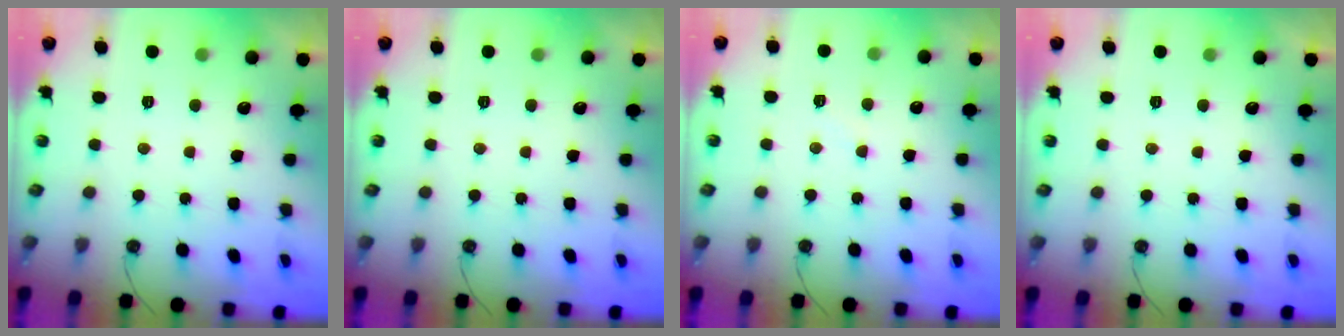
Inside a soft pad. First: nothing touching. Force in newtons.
{"total": 0.0}
{"total": 5.1, "press": 5.1, "slide": 0.7}
{"total": 0.0}